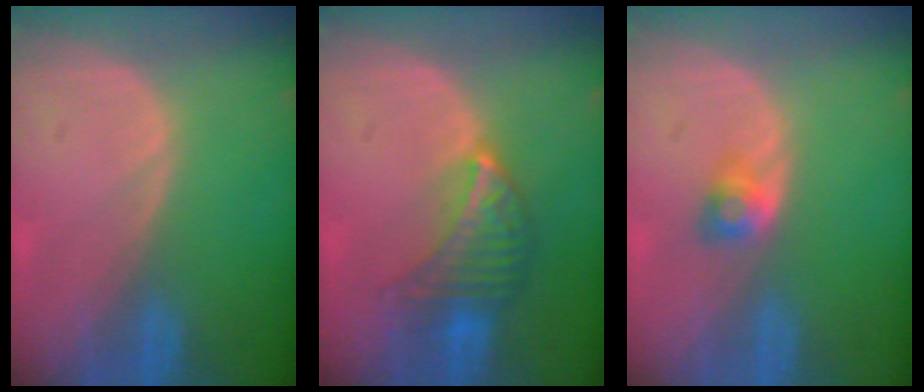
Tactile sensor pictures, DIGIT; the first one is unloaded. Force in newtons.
{"total": 7.0, "press": 6.4, "slide": 2.9}
{"total": 2.6, "press": 2.3, "slide": 1.2}